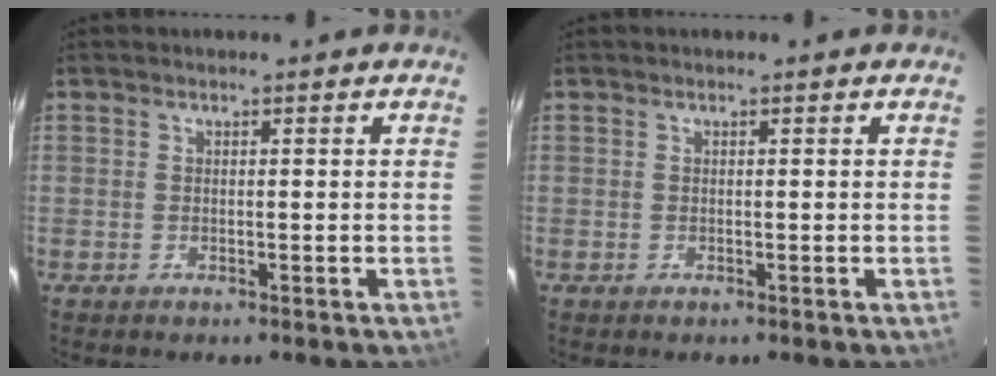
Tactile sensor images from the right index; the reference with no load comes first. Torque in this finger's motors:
{"motor_torque": [0.00, 0.00, 0.00, 0.00]}